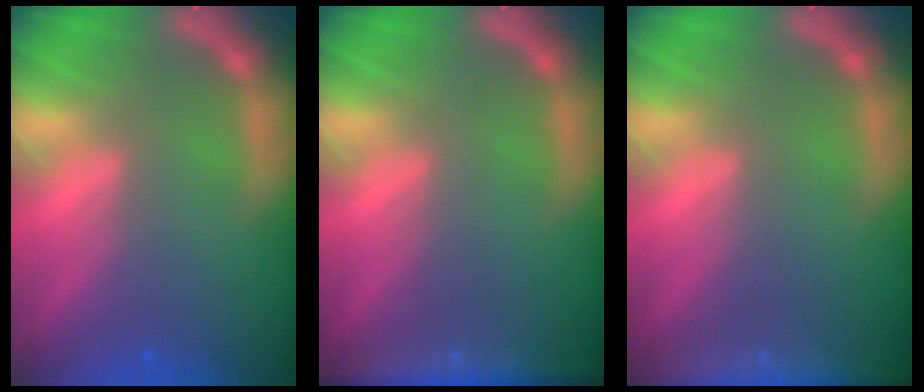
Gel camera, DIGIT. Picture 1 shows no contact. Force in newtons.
{"total": 6.0}
{"total": 7.9}